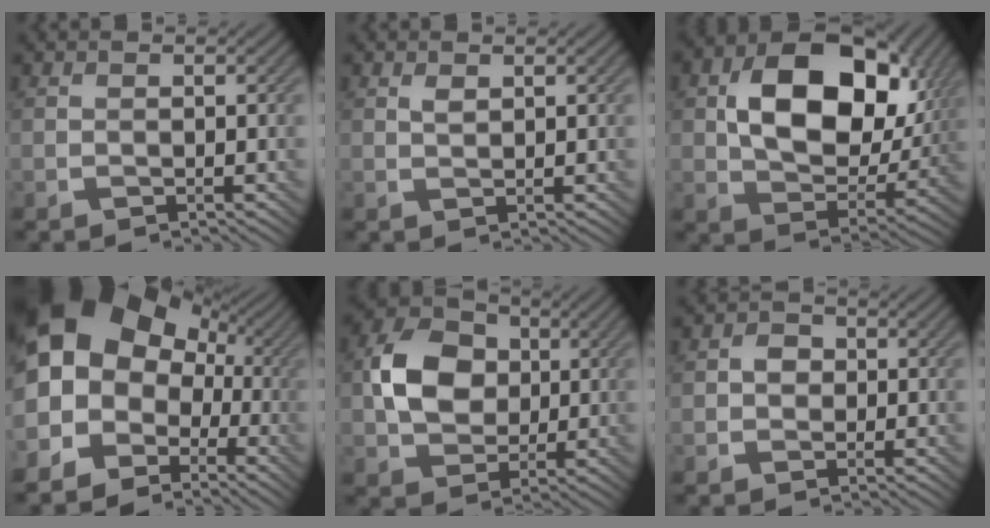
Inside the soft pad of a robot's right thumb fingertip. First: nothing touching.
{"total": 1.1, "force": [0.6, 0.4, 0.7], "torque": [-0.020, -0.002, 0.014]}
{"total": 15.3, "force": [3.7, 10.3, 10.7], "torque": [-0.188, -0.007, 0.074]}
{"total": 18.6, "force": [2.6, 15.1, 10.5], "torque": [-0.221, 0.009, 0.032]}
{"total": 8.6, "force": [0.9, 6.8, 5.2], "torque": [-0.111, 0.013, 0.012]}
{"total": 2.0, "force": [-0.1, 1.8, 0.9], "torque": [-0.014, 0.001, -0.008]}